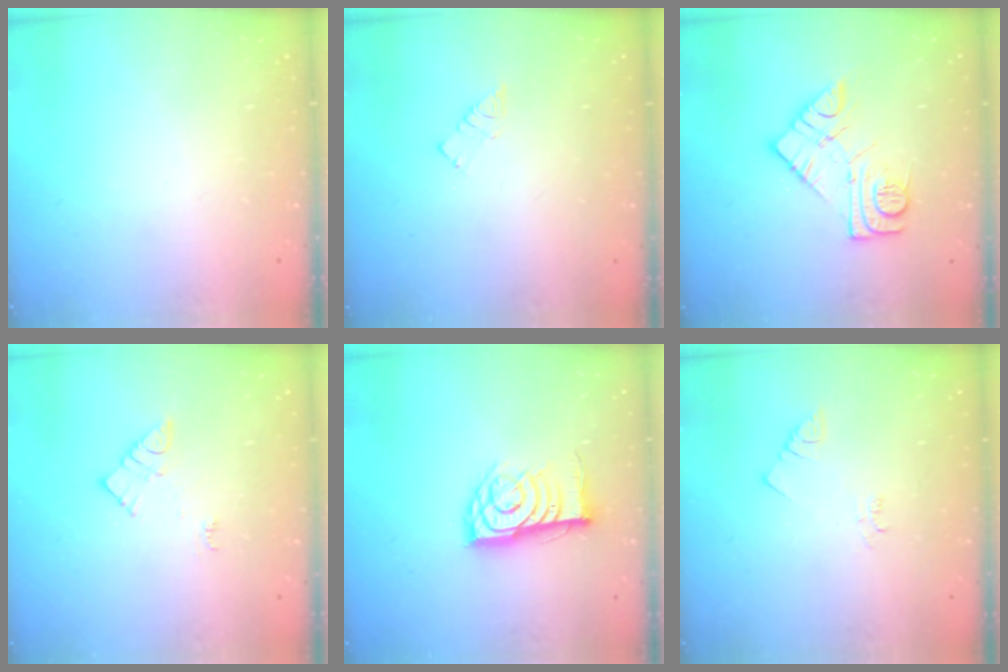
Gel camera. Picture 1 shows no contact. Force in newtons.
{"total": 3.7, "press": 3.7, "slide": 0.2}
{"total": 11.6, "press": 11.6, "slide": 0.6}
{"total": 8.3, "press": 8.2, "slide": 0.5}
{"total": 11.9, "press": 11.9, "slide": 0.8}
{"total": 2.5, "press": 2.5, "slide": 0.5}